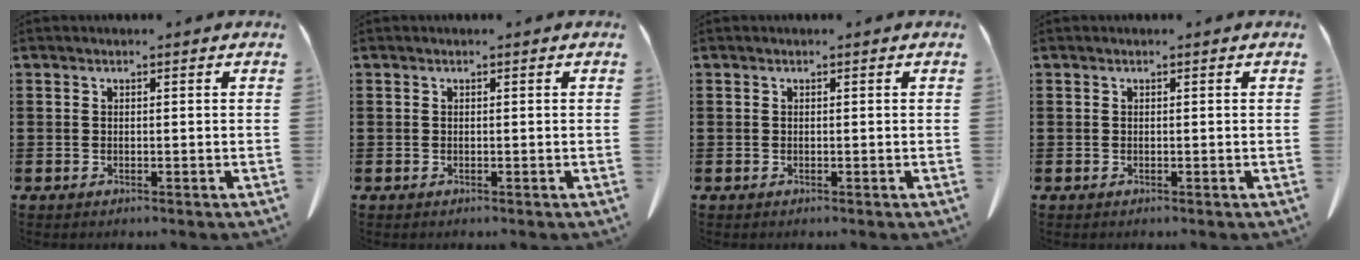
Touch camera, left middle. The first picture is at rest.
{"total": 0.0}
{"total": 0.0}
{"total": 0.0}